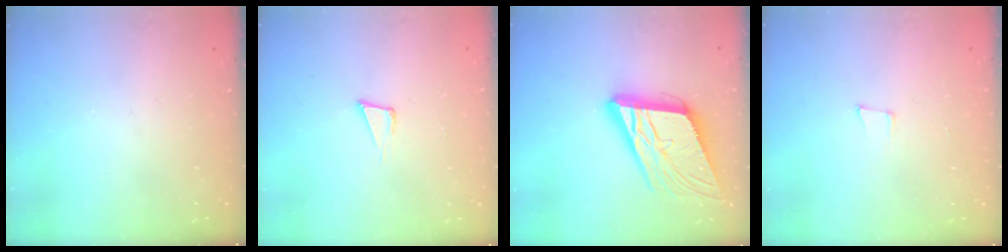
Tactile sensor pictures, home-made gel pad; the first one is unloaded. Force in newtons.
{"total": 3.9, "press": 2.4, "slide": 3.1}
{"total": 18.8, "press": 18.5, "slide": 3.5}
{"total": 4.1, "press": 3.2, "slide": 2.7}